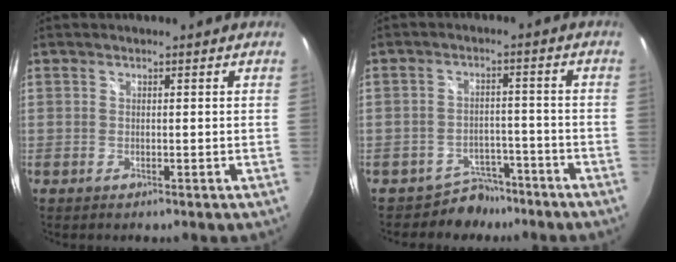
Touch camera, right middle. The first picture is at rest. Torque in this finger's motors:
{"motor_torque": [0.00, -0.14, -0.03, -0.02]}